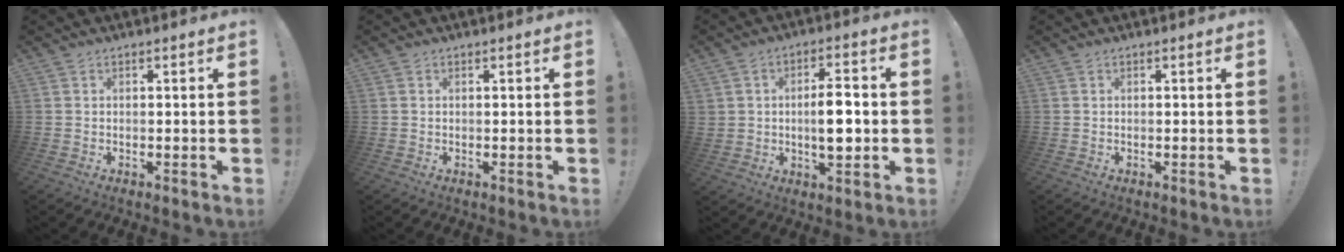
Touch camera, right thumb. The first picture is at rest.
{"total": 0.0}
{"total": 9.0, "force": [-0.8, 5.7, 6.9], "torque": [-0.114, 0.013, -0.014]}
{"total": 0.0}